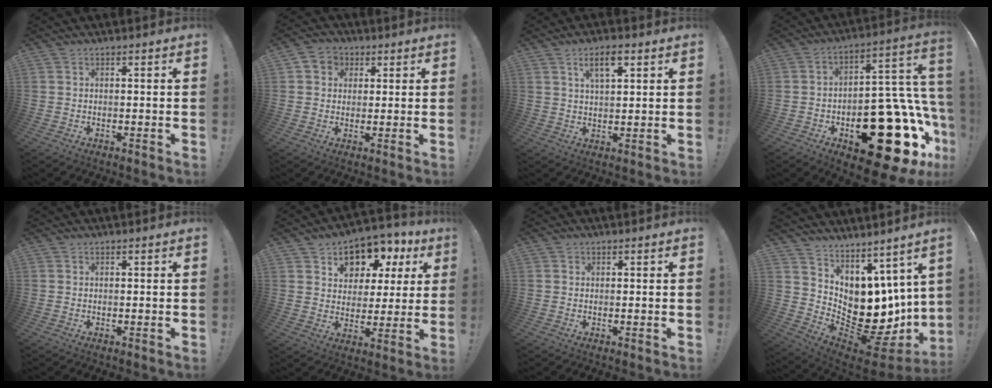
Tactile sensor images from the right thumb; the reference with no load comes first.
{"total": 5.2, "force": [1.2, 4.8, 1.6], "torque": [-0.027, 0.003, 0.024]}
{"total": 6.1, "force": [3.1, 2.3, 4.7], "torque": [-0.071, -0.006, 0.049]}
{"total": 31.1, "force": [-11.3, 16.4, 23.8], "torque": [-0.281, 0.058, -0.147]}
{"total": 0.0}
{"total": 9.9, "force": [5.7, 7.1, 3.9], "torque": [-0.059, -0.045, 0.104]}
{"total": 0.6, "force": [0.3, 0.5, 0.0], "torque": [-0.002, 0.002, 0.006]}
{"total": 8.1, "force": [-2.0, 6.6, 4.2], "torque": [-0.054, -0.042, -0.015]}